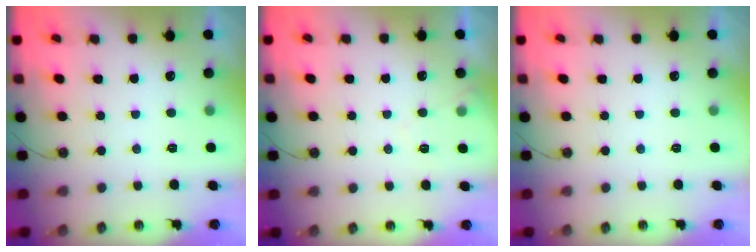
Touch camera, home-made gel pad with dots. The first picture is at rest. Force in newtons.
{"total": 4.6, "press": 4.5, "slide": 0.6}
{"total": 0.0}